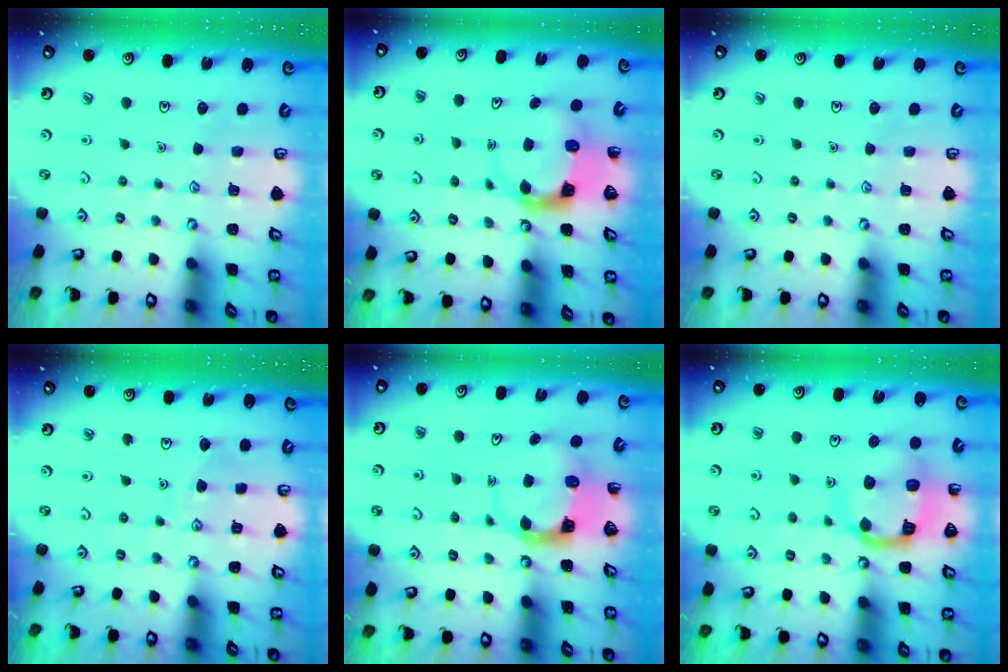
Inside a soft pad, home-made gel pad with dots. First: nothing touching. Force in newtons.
{"total": 3.9, "press": 3.9, "slide": 0.5}
{"total": 0.0}
{"total": 5.2, "press": 5.1, "slide": 0.3}
{"total": 3.8, "press": 3.7, "slide": 0.5}
{"total": 12.5, "press": 12.4, "slide": 1.6}